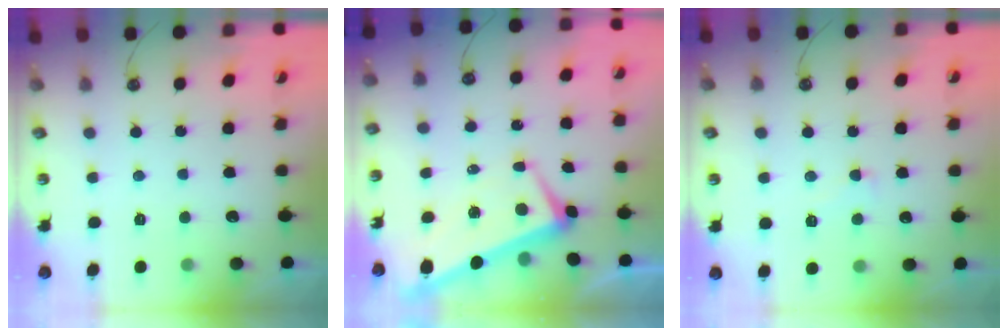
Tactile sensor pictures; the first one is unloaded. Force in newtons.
{"total": 1.1, "press": 0.6, "slide": 0.9}
{"total": 3.1, "press": 2.9, "slide": 1.0}